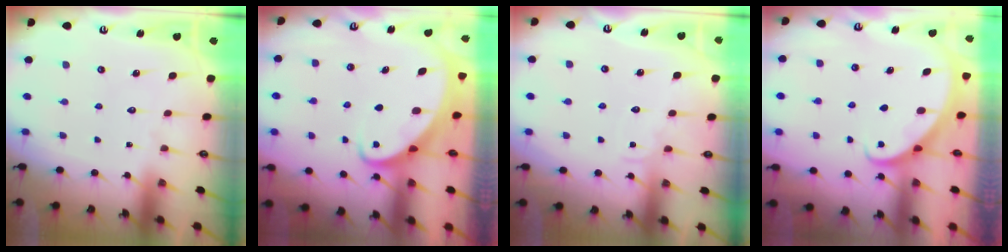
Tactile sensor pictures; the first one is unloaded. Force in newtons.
{"total": 3.3, "press": 3.3, "slide": 0.4}
{"total": 5.1, "press": 5.1, "slide": 0.5}
{"total": 2.9, "press": 2.9, "slide": 0.2}